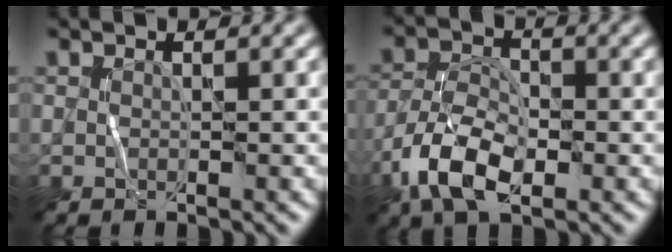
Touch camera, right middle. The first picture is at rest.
{"total": 6.6, "force": [-3.2, 3.2, 4.7], "torque": [-0.094, -0.002, -0.068]}